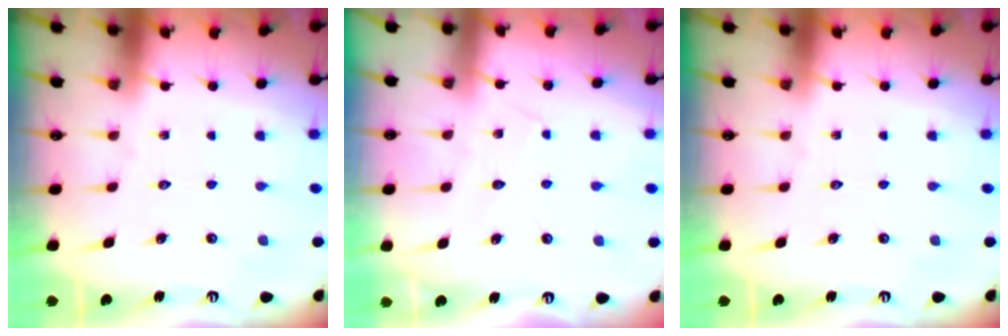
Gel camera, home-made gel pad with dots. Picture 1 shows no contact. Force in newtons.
{"total": 5.0, "press": 5.0, "slide": 0.4}
{"total": 0.0}